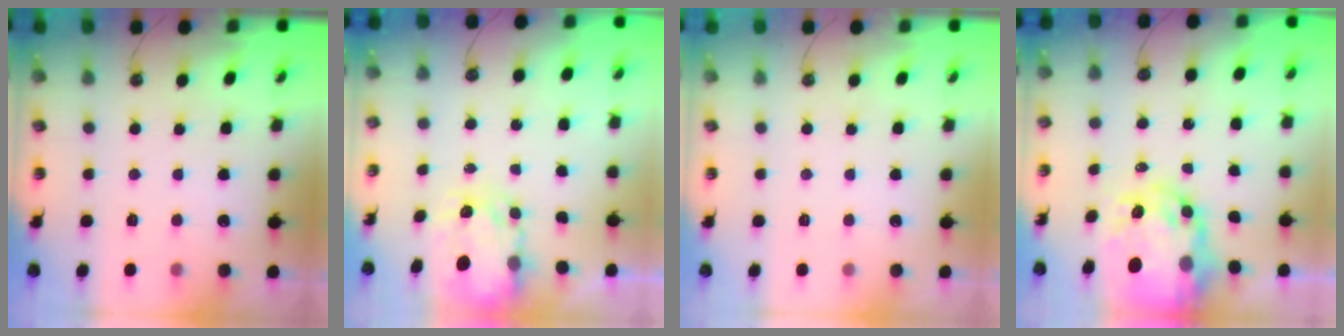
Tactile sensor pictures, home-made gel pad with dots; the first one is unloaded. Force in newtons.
{"total": 4.0, "press": 4.0, "slide": 0.1}
{"total": 0.0}
{"total": 13.4, "press": 13.4, "slide": 0.9}